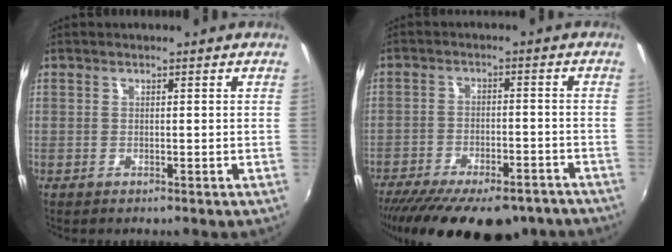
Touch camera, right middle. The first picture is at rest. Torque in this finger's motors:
{"motor_torque": [1.11, -1.03, 0.45, 0.21]}